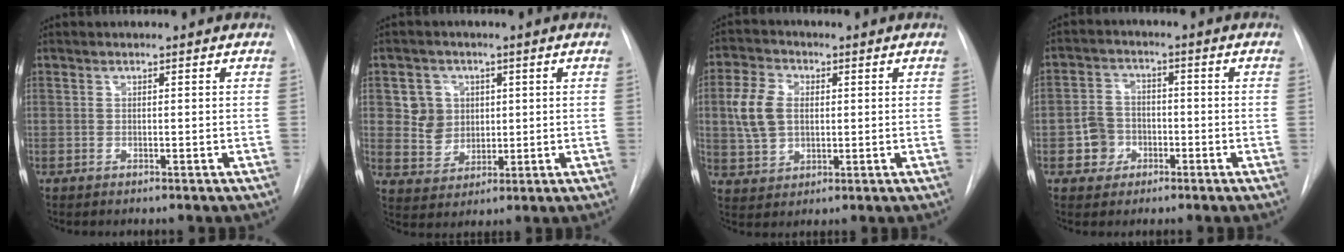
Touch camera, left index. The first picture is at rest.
{"total": 6.2, "force": [1.6, 5.8, 1.5], "torque": [-0.031, 0.016, 0.037]}
{"total": 7.6, "force": [1.1, 5.4, 5.3], "torque": [-0.126, 0.017, 0.026]}
{"total": 5.6, "force": [-2.1, 5.0, 1.4], "torque": [-0.028, 0.018, -0.029]}